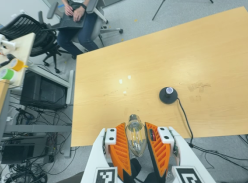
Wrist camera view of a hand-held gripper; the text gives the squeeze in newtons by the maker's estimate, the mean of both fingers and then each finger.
{"total": 8.6, "left": 7.9, "right": 9.2}